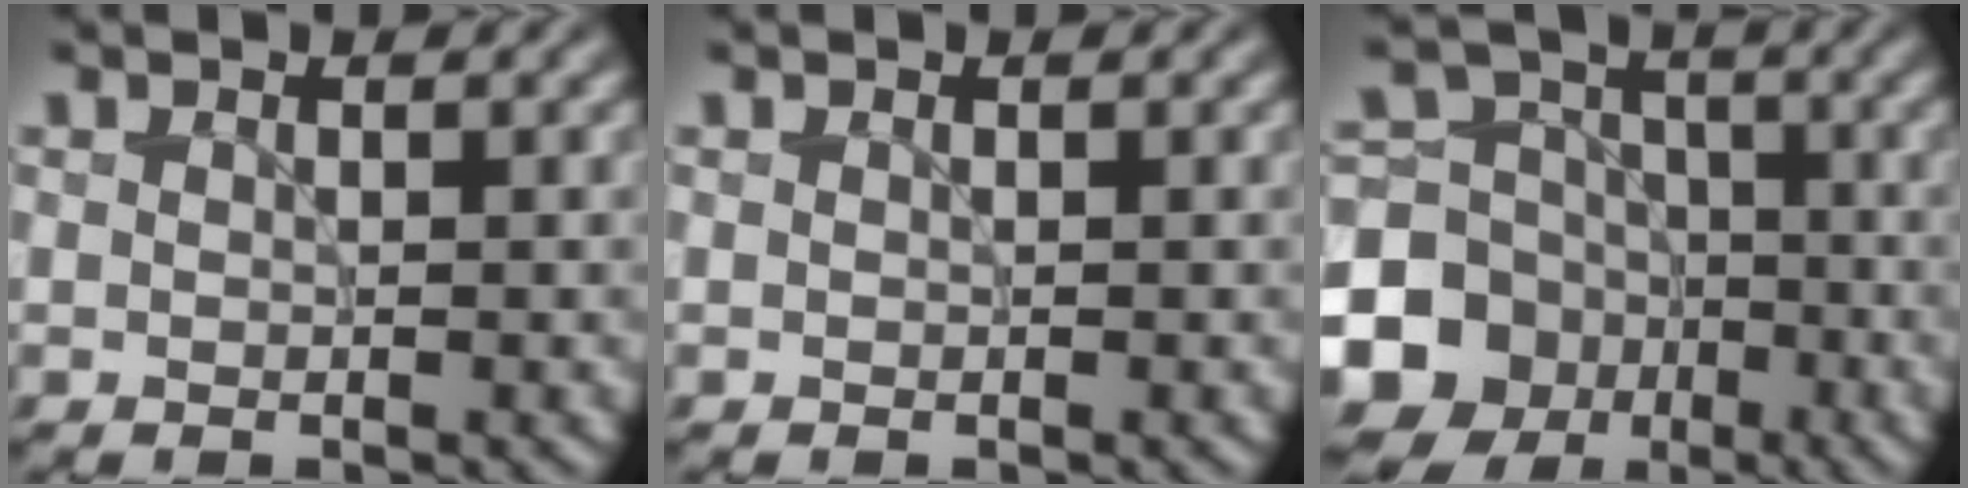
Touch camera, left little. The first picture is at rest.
{"total": 0.0}
{"total": 13.6, "force": [-5.4, 11.8, 3.9], "torque": [-0.110, -0.044, -0.107]}